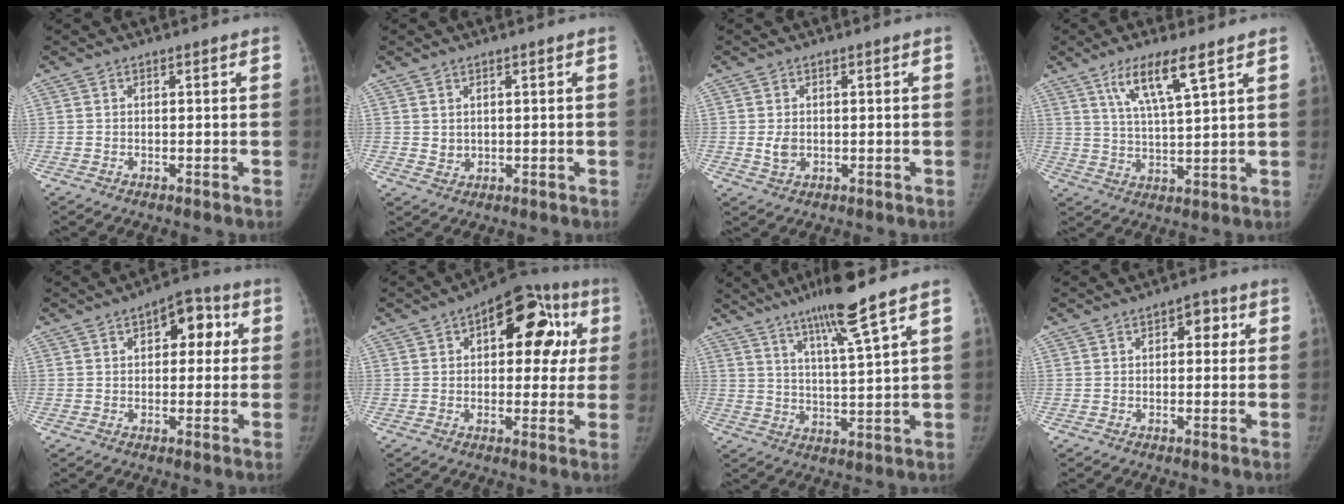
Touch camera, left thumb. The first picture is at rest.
{"total": 1.9, "force": [0.8, 1.5, 0.9], "torque": [-0.006, -0.008, 0.022]}
{"total": 2.5, "force": [0.0, 1.9, 1.6], "torque": [-0.022, -0.003, 0.004]}
{"total": 9.3, "force": [5.4, 1.4, 7.5], "torque": [-0.139, -0.024, 0.107]}
{"total": 8.5, "force": [2.6, 5.0, 6.4], "torque": [-0.042, 0.013, 0.025]}
{"total": 17.4, "force": [5.1, 9.7, 13.5], "torque": [-0.106, 0.021, 0.055]}
{"total": 10.9, "force": [7.3, -0.2, 8.1], "torque": [-0.138, -0.035, 0.130]}
{"total": 4.1, "force": [1.2, 2.5, 3.0], "torque": [-0.014, 0.005, 0.010]}